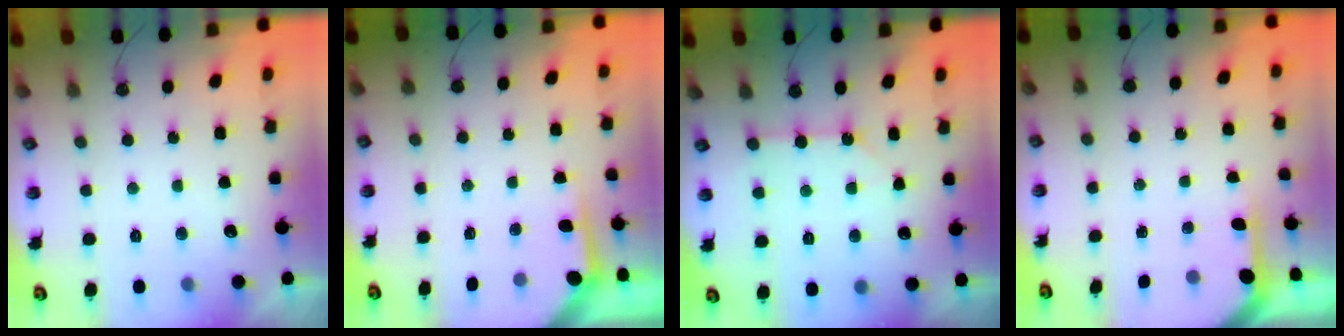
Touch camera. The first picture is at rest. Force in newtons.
{"total": 3.5, "press": 3.5, "slide": 0.3}
{"total": 3.3, "press": 3.3, "slide": 0.3}
{"total": 2.7, "press": 2.7, "slide": 0.2}